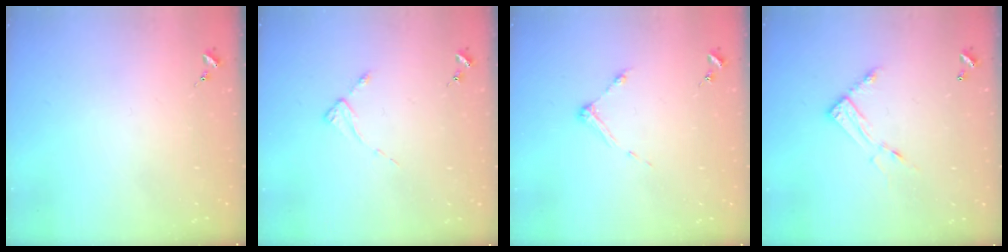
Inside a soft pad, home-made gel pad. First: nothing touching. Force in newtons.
{"total": 2.3, "press": 2.3, "slide": 0.4}
{"total": 6.9, "press": 6.9, "slide": 0.5}
{"total": 9.6, "press": 9.6, "slide": 0.4}